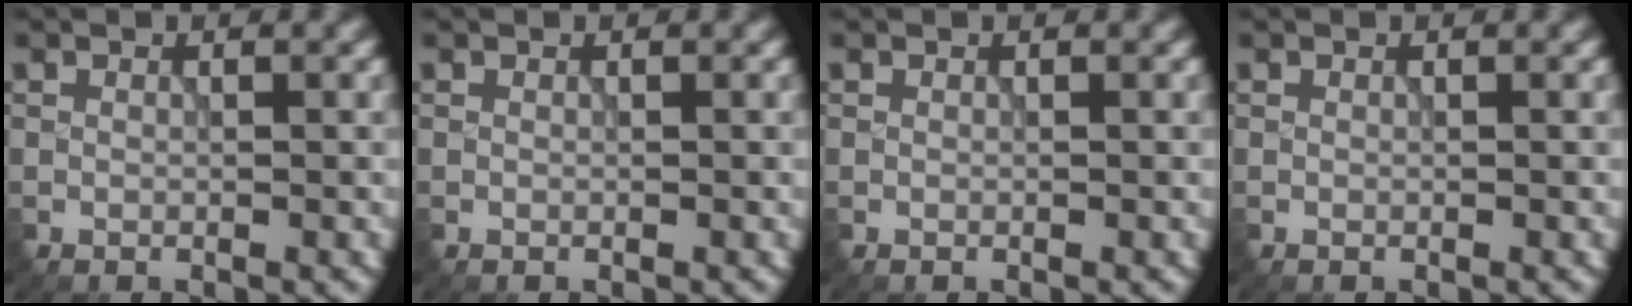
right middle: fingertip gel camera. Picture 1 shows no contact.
{"total": 0.0}
{"total": 0.0}
{"total": 0.0}